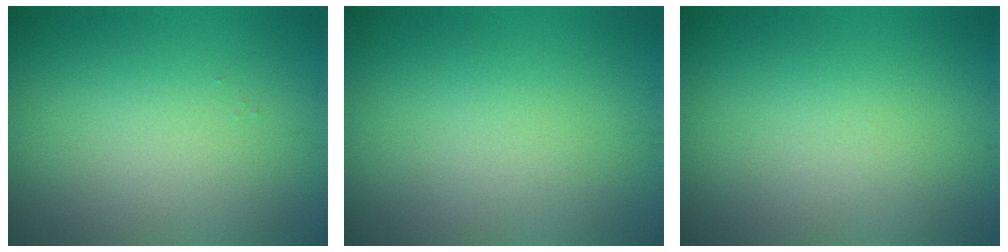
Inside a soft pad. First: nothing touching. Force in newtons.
{"total": 0.0}
{"total": 0.0}